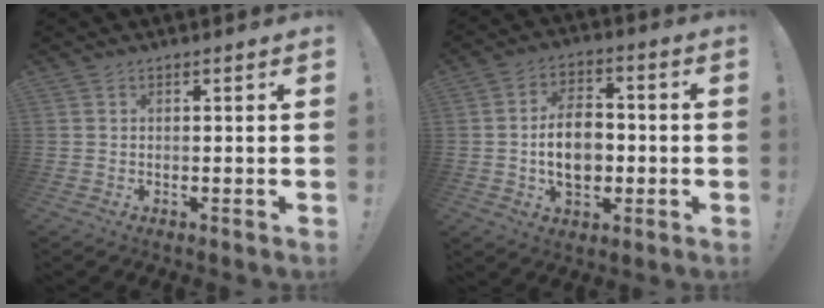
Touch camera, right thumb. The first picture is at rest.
{"total": 13.1, "force": [-1.3, 8.9, 9.5], "torque": [-0.166, 0.010, -0.025]}